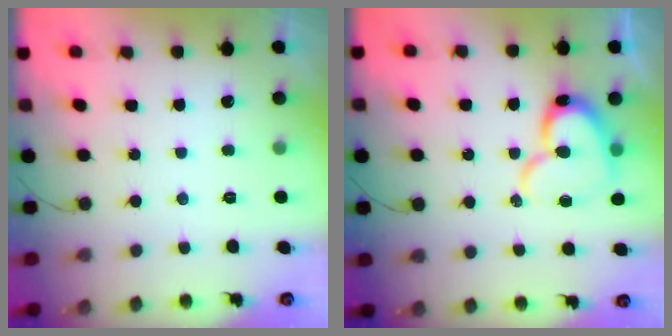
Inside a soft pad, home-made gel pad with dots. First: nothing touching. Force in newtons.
{"total": 14.7, "press": 14.6, "slide": 1.4}